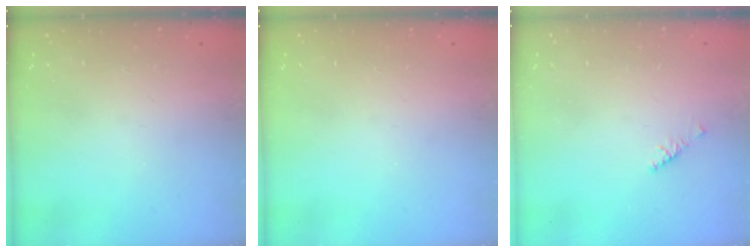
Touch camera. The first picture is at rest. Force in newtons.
{"total": 0.0}
{"total": 2.1, "press": 2.0, "slide": 0.6}